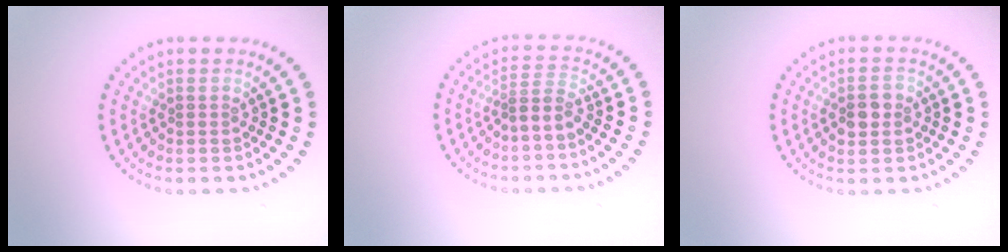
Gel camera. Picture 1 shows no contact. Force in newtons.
{"total": 2.0, "press": 1.3, "slide": 1.5}
{"total": 2.5, "press": 2.5, "slide": 0.1}